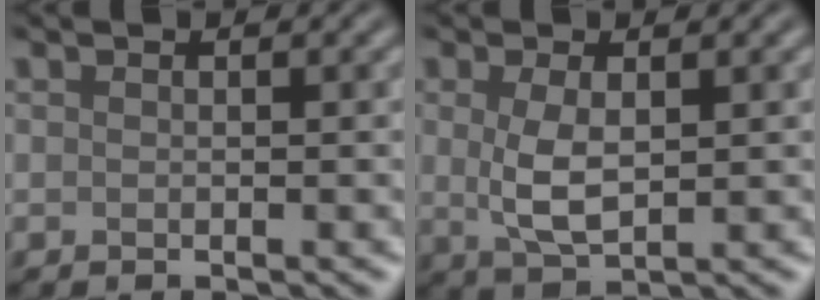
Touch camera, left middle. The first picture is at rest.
{"total": 3.4, "force": [0.3, 1.5, 3.0], "torque": [-0.073, -0.003, 0.011]}